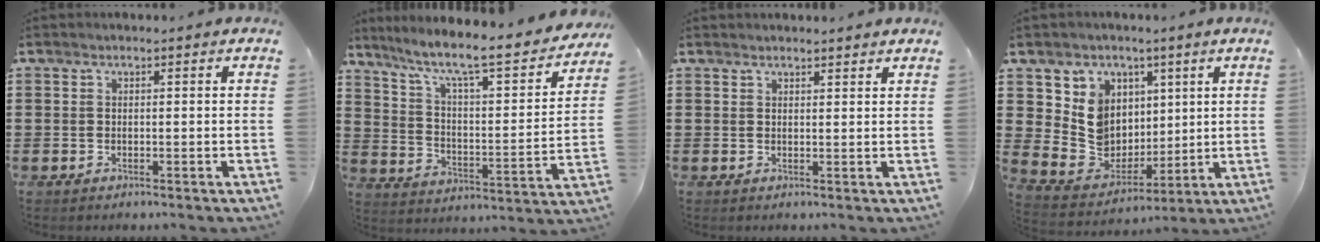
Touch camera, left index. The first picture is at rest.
{"total": 7.6, "force": [5.9, 0.7, 4.8], "torque": [-0.109, -0.049, 0.088]}
{"total": 1.4, "force": [1.4, 0.1, 0.0], "torque": [-0.004, 0.001, 0.026]}
{"total": 9.6, "force": [2.7, 8.9, 2.5], "torque": [-0.082, -0.022, 0.060]}